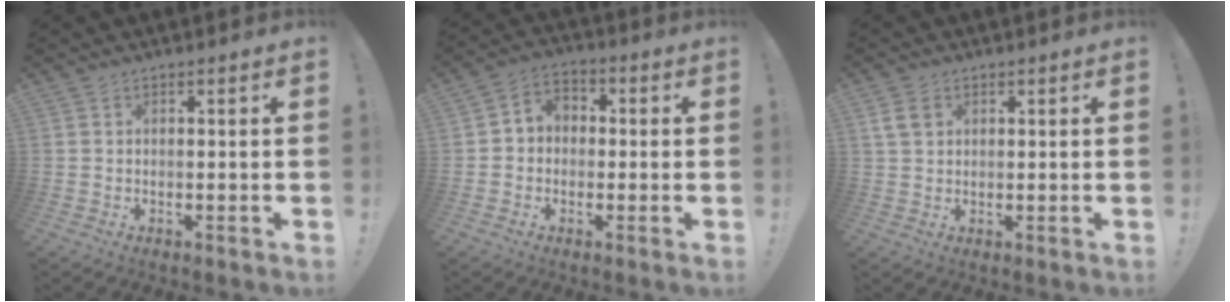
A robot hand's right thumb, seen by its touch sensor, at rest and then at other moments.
{"total": 5.5, "force": [-1.4, 4.9, 2.0], "torque": [-0.032, 0.023, -0.023]}
{"total": 4.6, "force": [1.7, 3.2, 2.8], "torque": [-0.041, 0.003, 0.034]}